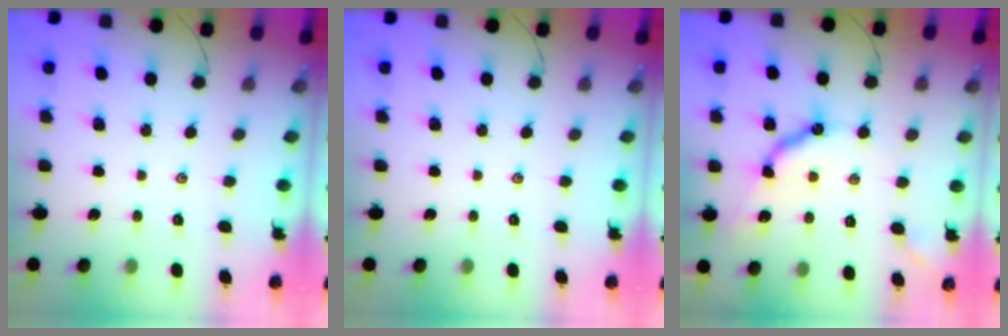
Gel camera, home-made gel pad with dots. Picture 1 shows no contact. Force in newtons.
{"total": 0.0}
{"total": 9.6, "press": 9.6, "slide": 1.0}